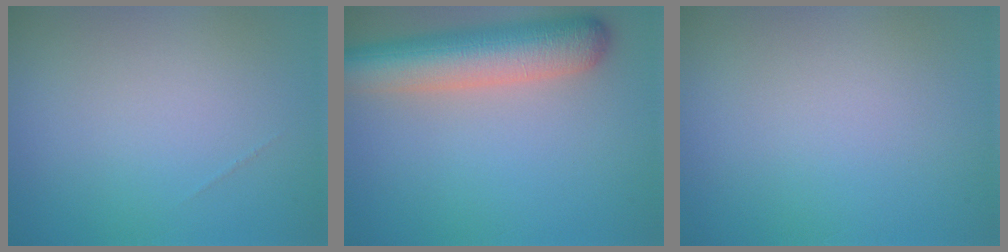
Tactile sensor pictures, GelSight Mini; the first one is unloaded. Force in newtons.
{"total": 7.4, "press": 7.4, "slide": 0.5}
{"total": 0.0}